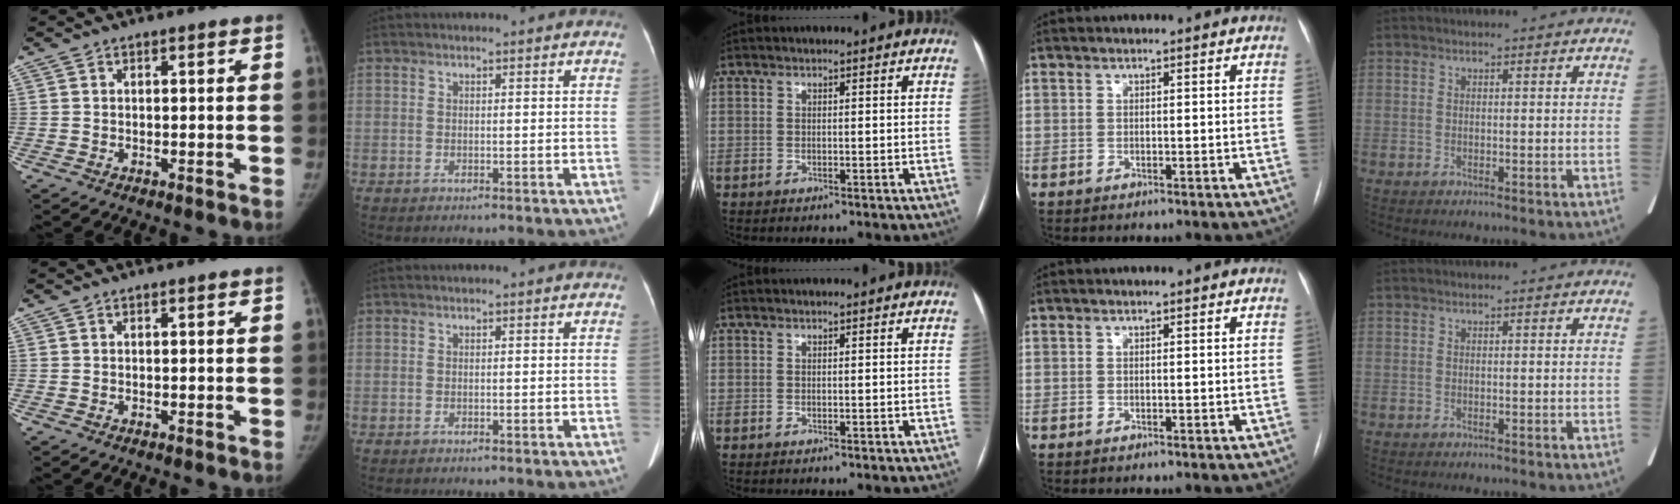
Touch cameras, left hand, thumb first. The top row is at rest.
{}